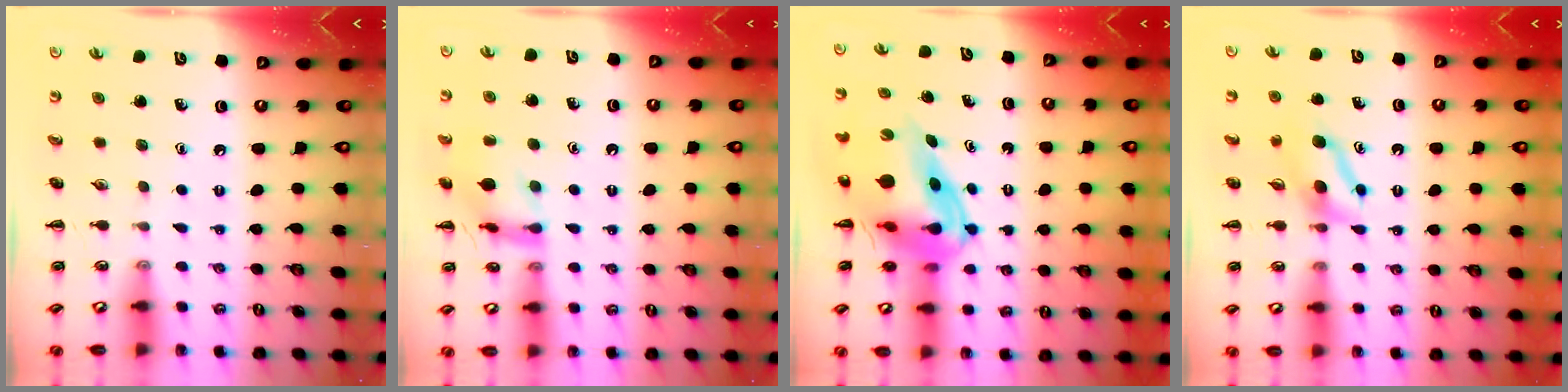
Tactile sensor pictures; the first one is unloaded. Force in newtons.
{"total": 11.8, "press": 11.8, "slide": 1.0}
{"total": 12.2, "press": 11.7, "slide": 3.5}
{"total": 5.3, "press": 5.2, "slide": 1.0}